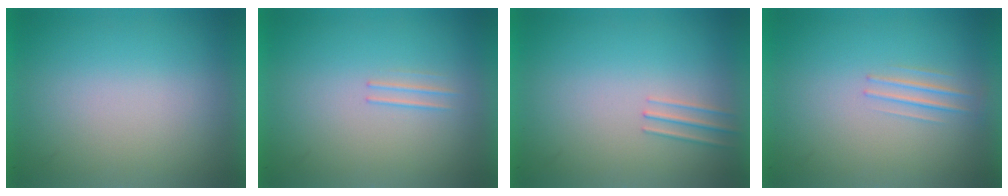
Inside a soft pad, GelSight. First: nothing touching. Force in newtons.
{"total": 1.2}
{"total": 1.0}
{"total": 1.3}